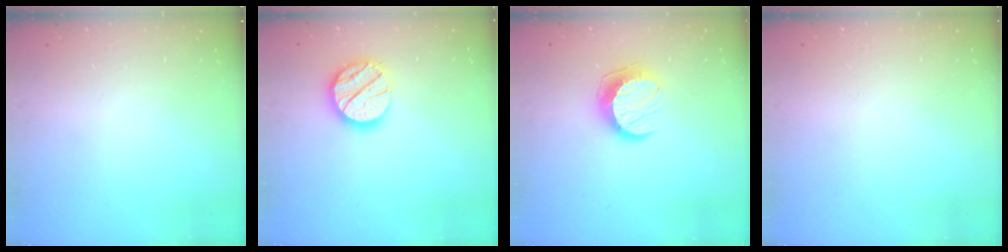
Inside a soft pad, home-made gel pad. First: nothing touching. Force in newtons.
{"total": 15.9, "press": 15.9, "slide": 1.5}
{"total": 10.5, "press": 10.5, "slide": 0.4}
{"total": 0.5, "press": 0.5, "slide": 0.1}